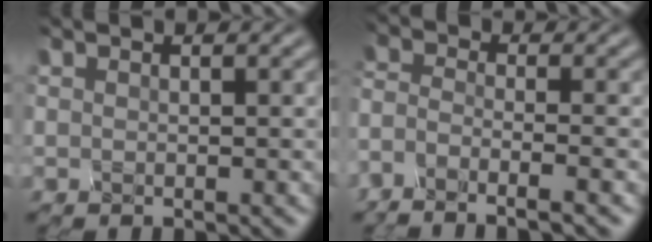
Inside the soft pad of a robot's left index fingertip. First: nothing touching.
{"total": 3.8, "force": [-3.4, 0.5, 1.4], "torque": [-0.009, -0.008, -0.061]}